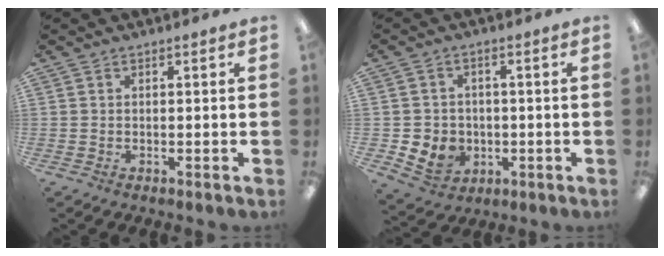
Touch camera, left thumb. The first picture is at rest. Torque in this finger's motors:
{"motor_torque": [-0.71, 0.73, 0.13, -0.19, 0.01]}